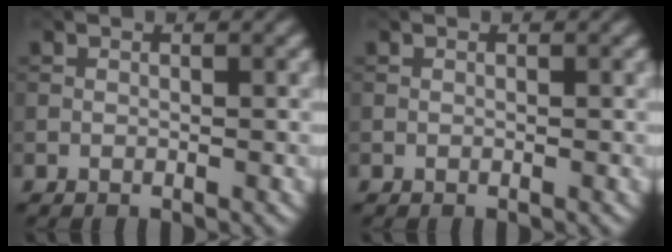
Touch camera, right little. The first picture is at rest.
{"total": 0.0}